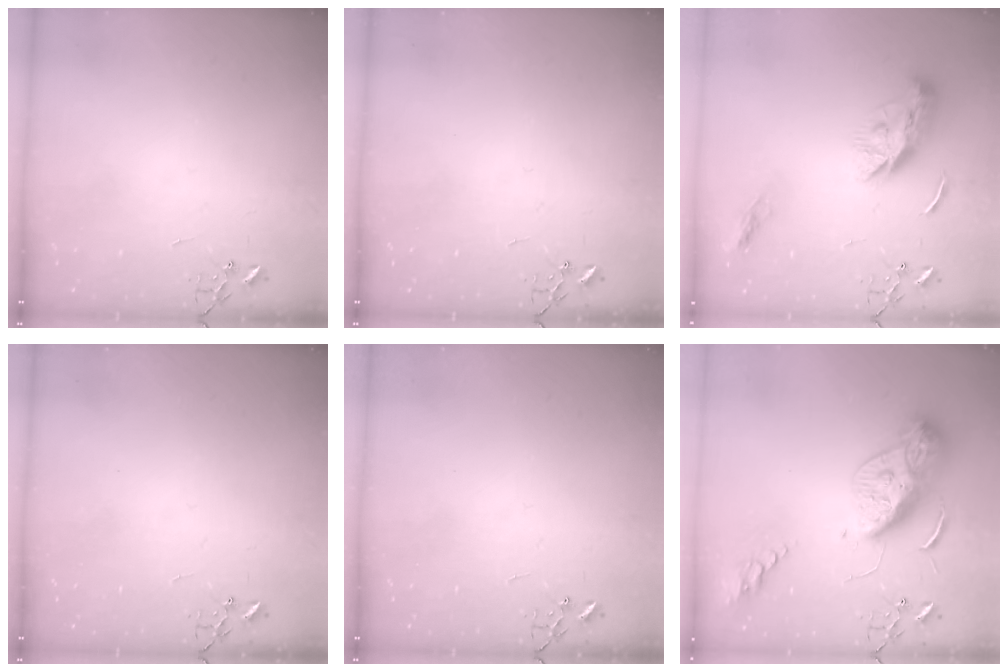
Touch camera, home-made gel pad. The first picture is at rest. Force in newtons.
{"total": 0.0}
{"total": 11.0, "press": 11.0, "slide": 0.1}
{"total": 0.0}
{"total": 0.0}
{"total": 14.4, "press": 14.4, "slide": 1.3}